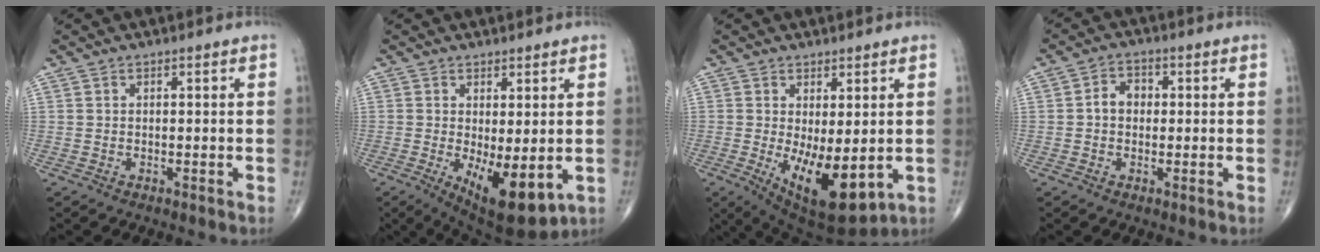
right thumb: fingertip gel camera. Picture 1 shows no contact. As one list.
[{"total": 10.7, "force": [-2.1, 4.2, 9.6], "torque": [-0.138, -0.023, -0.014]}, {"total": 12.1, "force": [-1.9, 5.0, 10.9], "torque": [-0.163, -0.026, -0.007]}, {"total": 4.0, "force": [0.0, 3.2, 2.5], "torque": [-0.031, 0.016, -0.007]}]